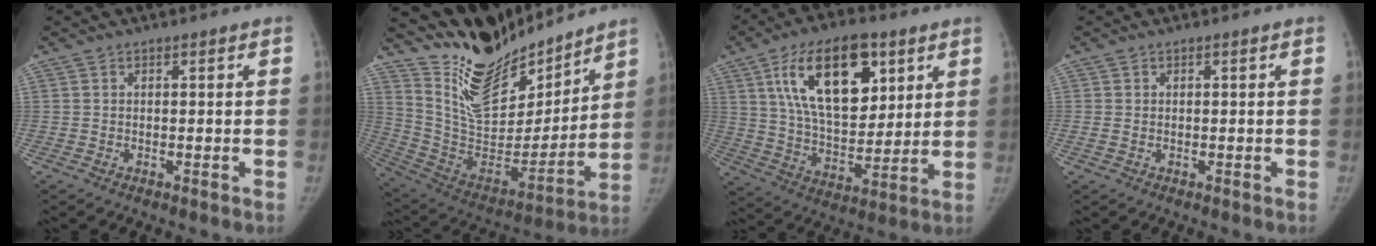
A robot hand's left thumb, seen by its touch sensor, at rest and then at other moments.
{"total": 21.4, "force": [18.3, 7.8, 7.9], "torque": [-0.084, -0.113, 0.324]}
{"total": 20.5, "force": [8.7, 10.6, 15.2], "torque": [-0.209, -0.034, 0.151]}
{"total": 0.8, "force": [-0.1, 0.5, 0.5], "torque": [-0.012, 0.007, 0.001]}